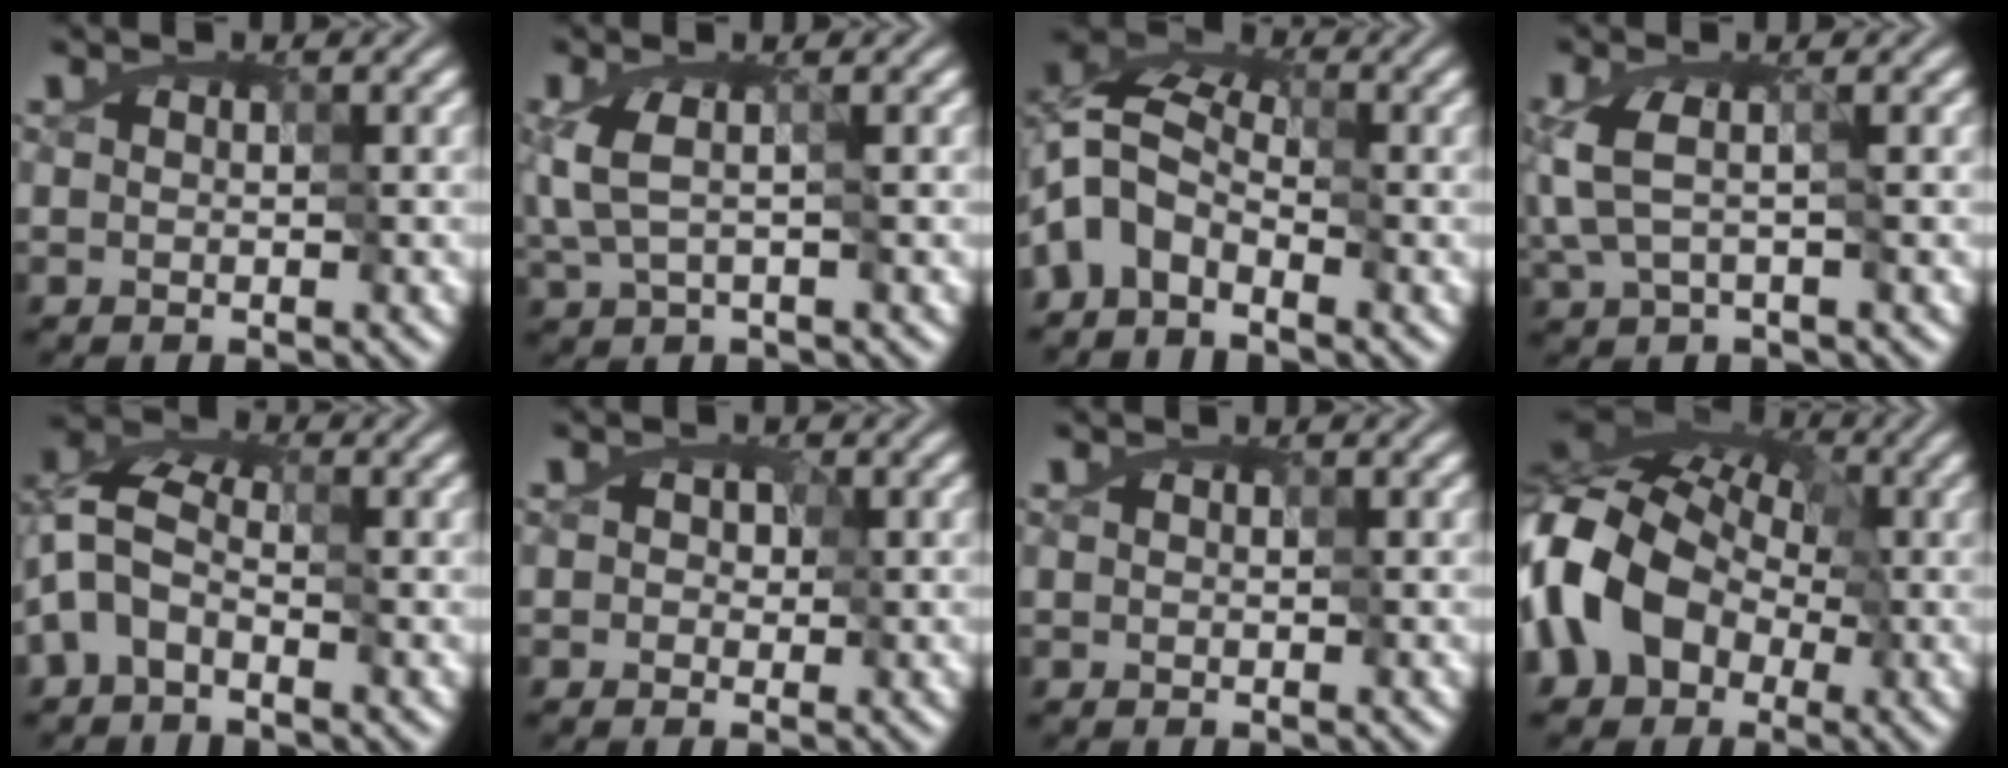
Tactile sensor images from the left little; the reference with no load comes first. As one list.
[{"total": 2.2, "force": [-0.9, 0.8, 1.9], "torque": [-0.050, -0.009, -0.005]}, {"total": 5.5, "force": [-4.3, 2.5, 2.4], "torque": [-0.049, 0.005, -0.097]}, {"total": 2.5, "force": [-1.2, 0.9, 2.0], "torque": [-0.056, -0.008, -0.014]}, {"total": 4.6, "force": [-2.7, 2.4, 2.7], "torque": [-0.065, 0.010, -0.062]}, {"total": 1.6, "force": [-0.2, 1.5, 0.5], "torque": [-0.013, 0.006, -0.002]}, {"total": 0.0}, {"total": 12.8, "force": [-3.7, 9.4, 7.9], "torque": [-0.156, 0.000, -0.087]}]